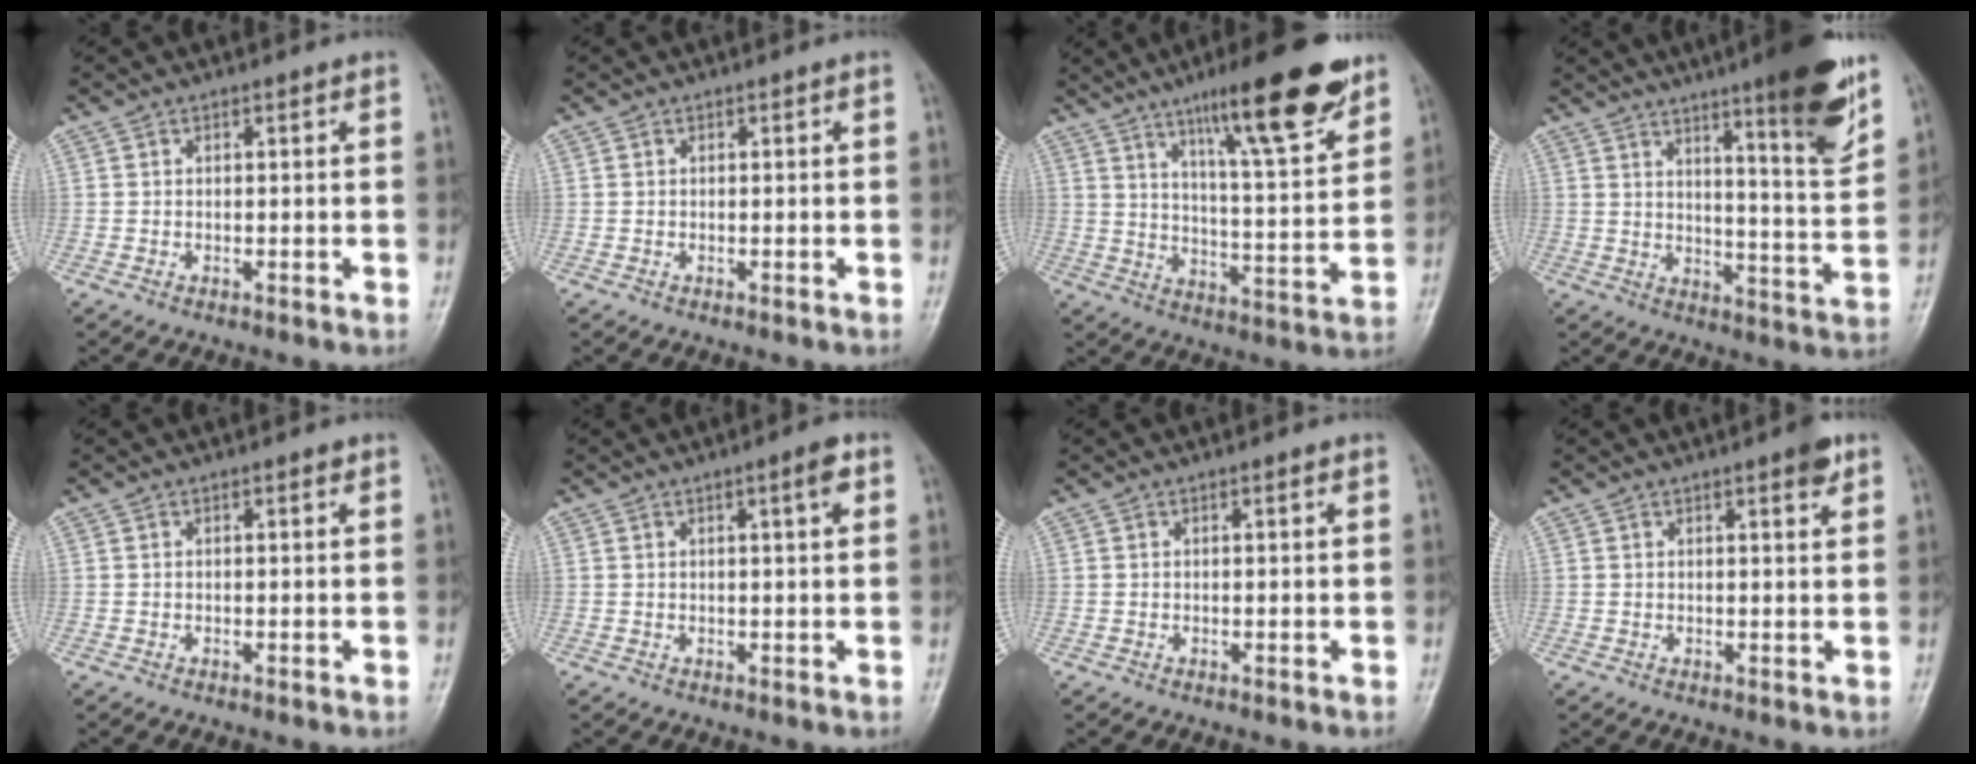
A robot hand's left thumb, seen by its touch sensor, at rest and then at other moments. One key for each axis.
{"total": 0.0}
{"total": 18.9, "fx": 12.0, "fy": 3.5, "fz": 14.1, "tx": -0.187, "ty": -0.061, "tz": 0.187}
{"total": 15.9, "fx": 9.6, "fy": 1.8, "fz": 12.5, "tx": -0.158, "ty": -0.057, "tz": 0.141}
{"total": 0.5, "fx": 0.3, "fy": 0.1, "fz": 0.4, "tx": -0.007, "ty": -0.002, "tz": 0.003}
{"total": 3.1, "fx": 1.4, "fy": 0.4, "fz": 2.7, "tx": -0.039, "ty": -0.004, "tz": 0.019}
{"total": 0.7, "fx": 0.4, "fy": 0.1, "fz": 0.6, "tx": -0.009, "ty": 0.000, "tz": 0.005}
{"total": 3.1, "fx": 1.9, "fy": 0.6, "fz": 2.3, "tx": -0.027, "ty": -0.009, "tz": 0.023}